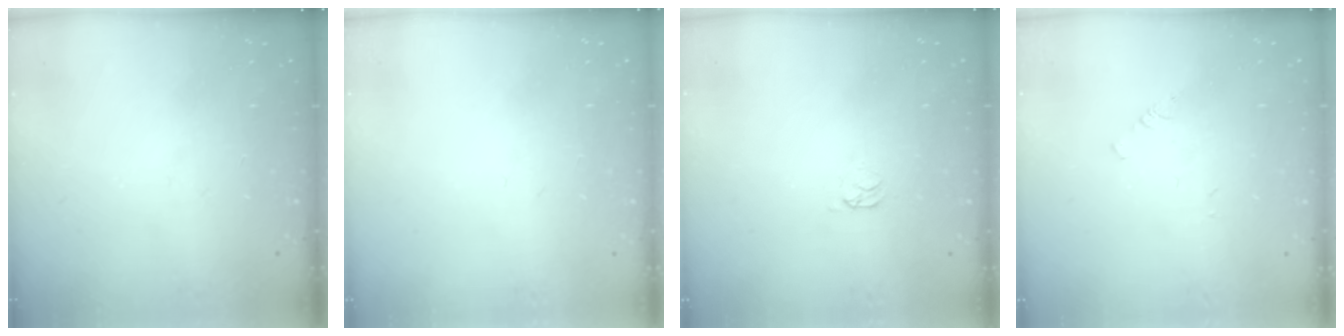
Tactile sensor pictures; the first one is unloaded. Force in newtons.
{"total": 0.7, "press": 0.6, "slide": 0.1}
{"total": 1.6, "press": 1.6, "slide": 0.4}
{"total": 1.0, "press": 0.9, "slide": 0.2}